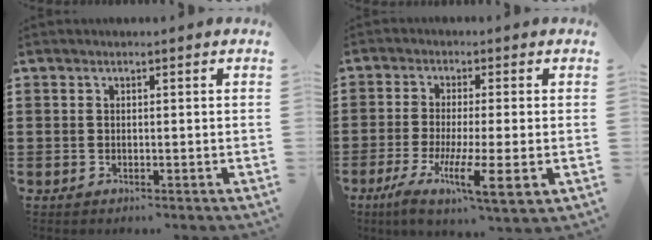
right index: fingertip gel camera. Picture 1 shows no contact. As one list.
[{"total": 7.8, "force": [-2.9, 1.1, 7.1], "torque": [-0.133, -0.012, -0.049]}]